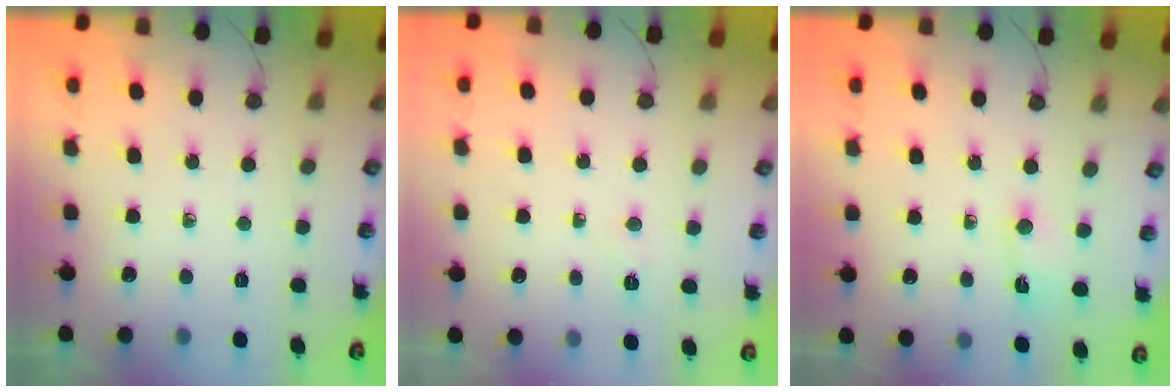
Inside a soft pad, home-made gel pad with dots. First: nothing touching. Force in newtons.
{"total": 3.9, "press": 3.9, "slide": 0.5}
{"total": 2.9, "press": 2.9, "slide": 0.4}